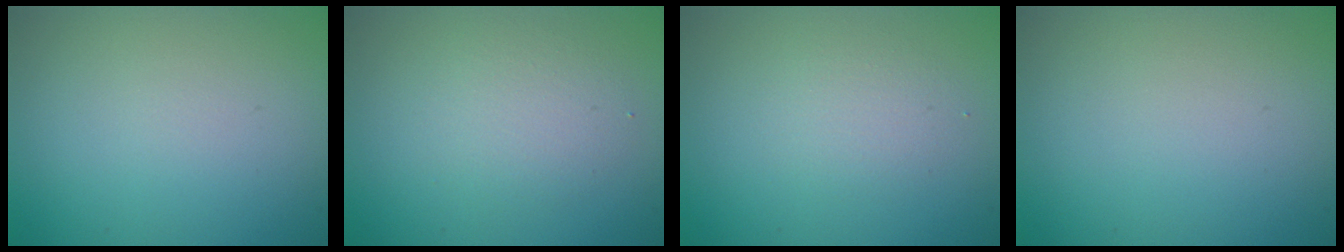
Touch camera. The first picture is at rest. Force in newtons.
{"total": 2.4, "press": 2.4, "slide": 0.3}
{"total": 1.7, "press": 1.6, "slide": 0.1}
{"total": 0.0}